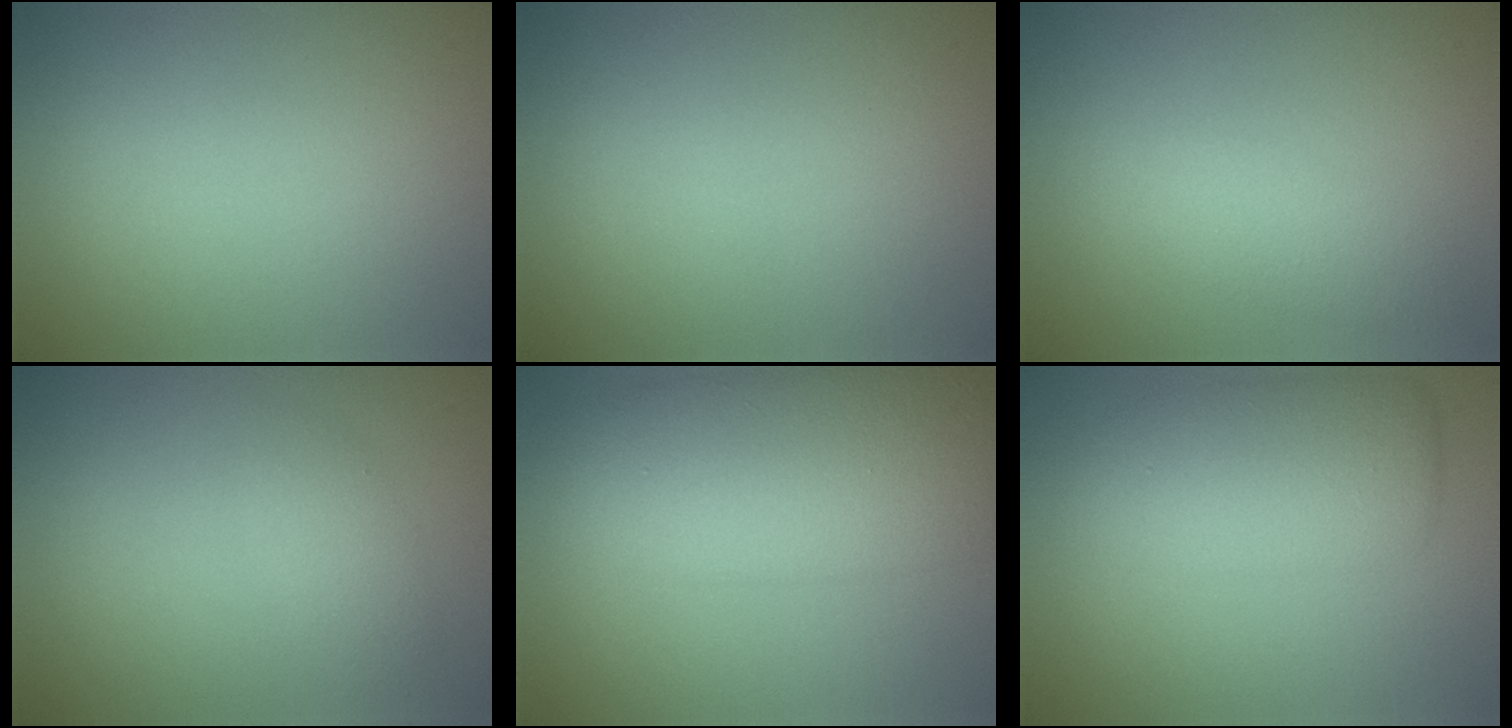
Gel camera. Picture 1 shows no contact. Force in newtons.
{"total": 0.0}
{"total": 2.6, "press": 2.6, "slide": 0.1}
{"total": 1.6, "press": 1.6, "slide": 0.1}
{"total": 8.9, "press": 8.9, "slide": 0.1}
{"total": 5.4, "press": 5.4, "slide": 0.3}